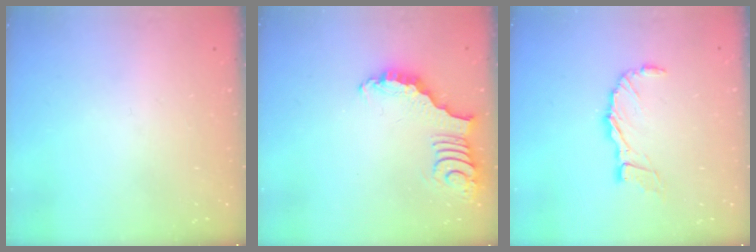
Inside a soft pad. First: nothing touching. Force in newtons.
{"total": 3.3, "press": 3.3, "slide": 0.5}
{"total": 9.3, "press": 9.3, "slide": 0.8}